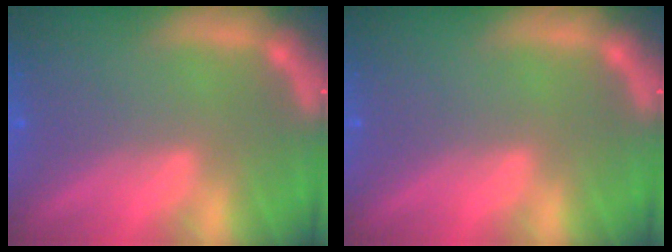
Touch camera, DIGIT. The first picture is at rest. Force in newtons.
{"total": 0.0}